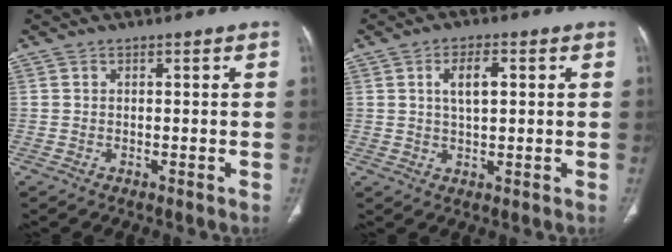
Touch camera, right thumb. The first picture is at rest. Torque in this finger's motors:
{"motor_torque": [0.00, 0.00, -0.03, 0.02, 0.03]}